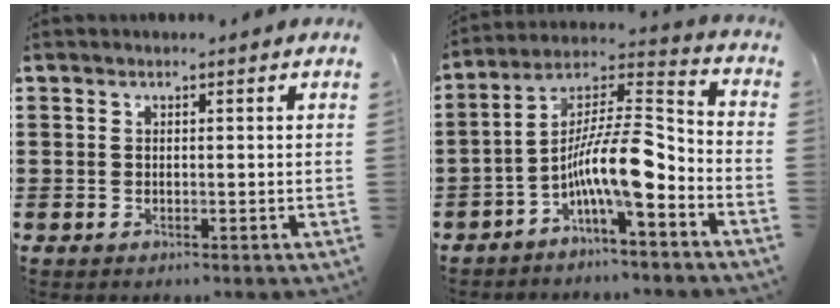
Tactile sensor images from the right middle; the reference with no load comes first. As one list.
[{"total": 11.1, "force": [-4.6, 2.2, 9.8], "torque": [-0.206, -0.010, -0.096]}]